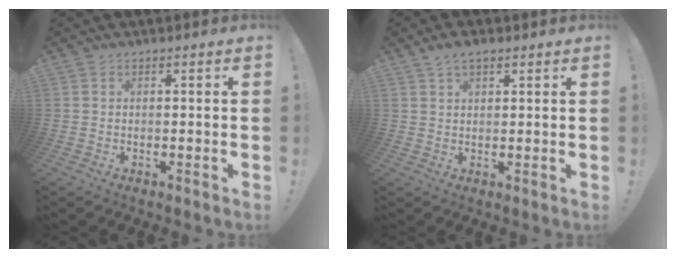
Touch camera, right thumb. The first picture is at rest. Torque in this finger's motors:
{"motor_torque": [0.00, 0.00, 0.00, 0.00, 0.00]}